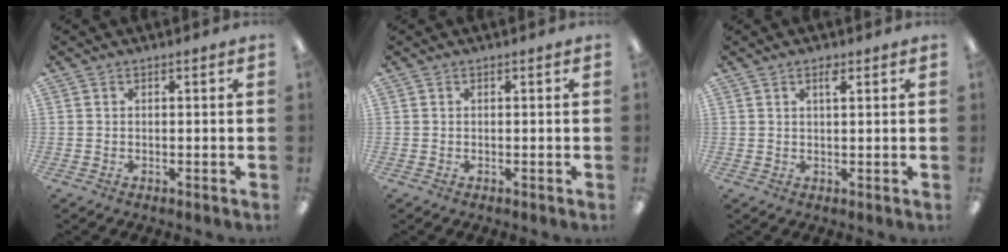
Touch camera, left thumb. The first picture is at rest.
{"total": 0.0}
{"total": 2.1, "force": [1.4, 0.6, 1.5], "torque": [-0.026, -0.001, 0.022]}